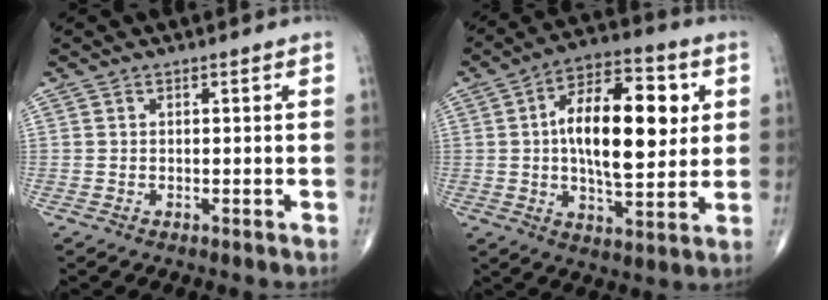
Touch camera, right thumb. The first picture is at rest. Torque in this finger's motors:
{"motor_torque": [0.27, 0.98, 0.94, -0.23, 0.13]}